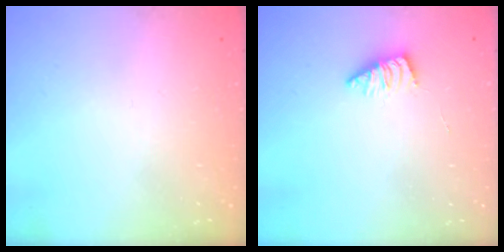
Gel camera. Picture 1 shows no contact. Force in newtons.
{"total": 1.5, "press": 1.4, "slide": 0.4}